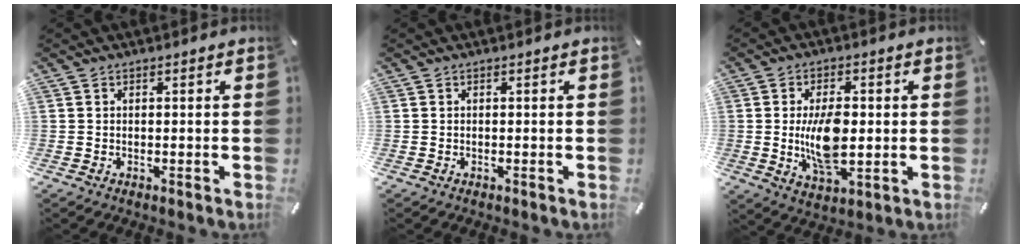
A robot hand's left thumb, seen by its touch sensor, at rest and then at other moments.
{"total": 0.0}
{"total": 10.9, "force": [0.0, 5.7, 9.3], "torque": [-0.188, -0.008, -0.005]}